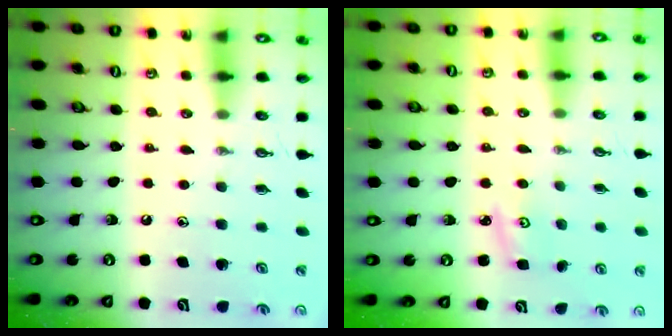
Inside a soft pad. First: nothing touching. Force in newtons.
{"total": 3.1, "press": 3.1, "slide": 0.4}